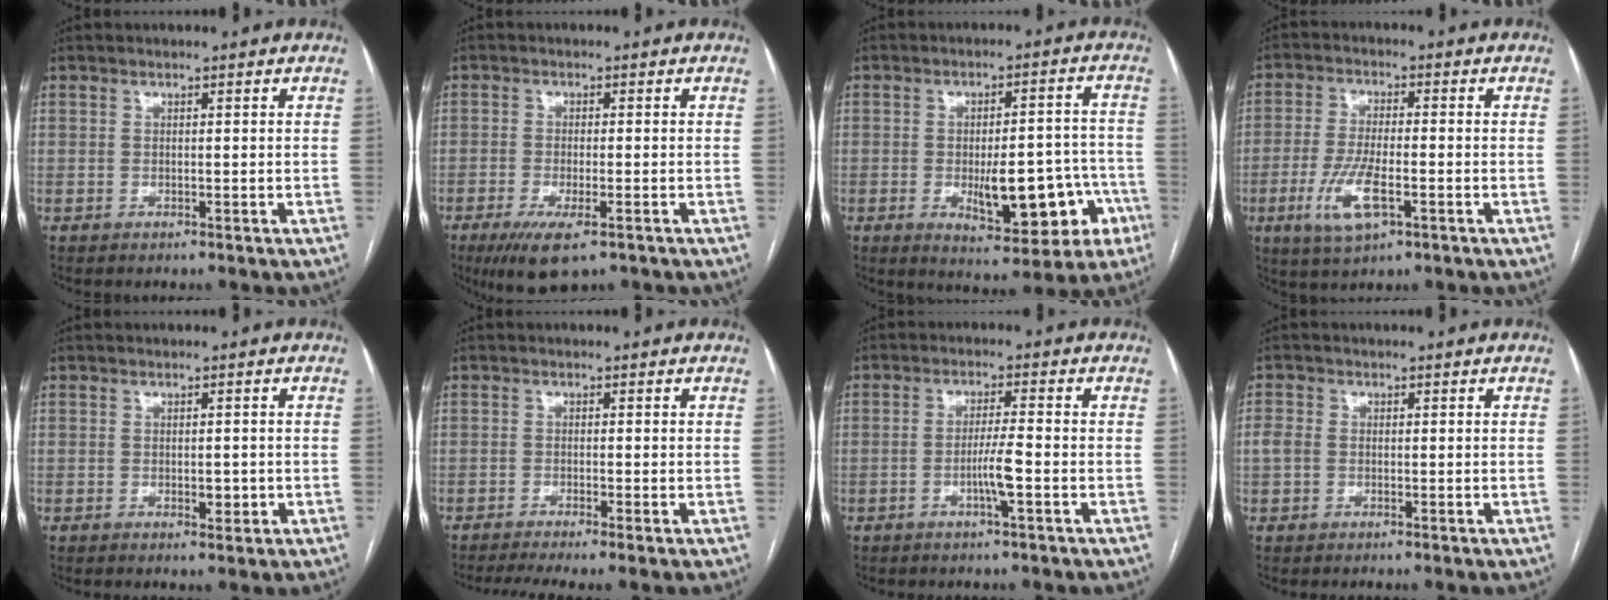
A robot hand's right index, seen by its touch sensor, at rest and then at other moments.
{"total": 7.1, "force": [-4.2, 1.7, 5.4], "torque": [-0.093, -0.017, -0.066]}
{"total": 13.3, "force": [-4.4, 5.0, 11.6], "torque": [-0.143, 0.020, -0.049]}
{"total": 8.1, "force": [-3.1, 2.2, 7.2], "torque": [-0.152, -0.011, -0.053]}
{"total": 2.2, "force": [-0.4, 1.0, 1.9], "torque": [-0.028, -0.002, -0.001]}
{"total": 5.3, "force": [-3.9, 0.1, 3.7], "torque": [-0.059, -0.008, -0.064]}
{"total": 4.3, "force": [-1.5, -0.2, 4.0], "torque": [-0.075, -0.004, -0.029]}
{"total": 2.3, "force": [-0.1, 1.9, 1.3], "torque": [-0.038, 0.013, -0.002]}